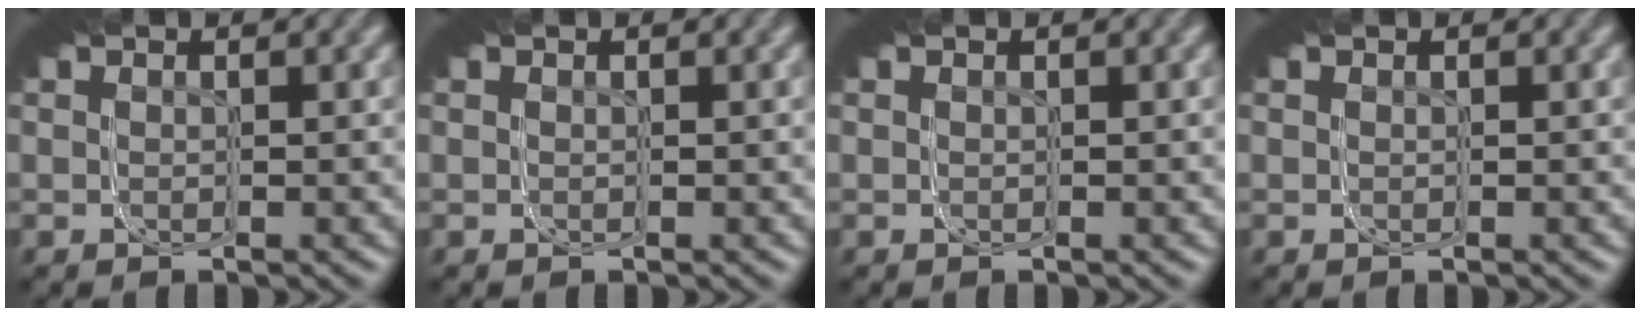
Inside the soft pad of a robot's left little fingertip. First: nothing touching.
{"total": 0.0}
{"total": 0.0}
{"total": 0.0}